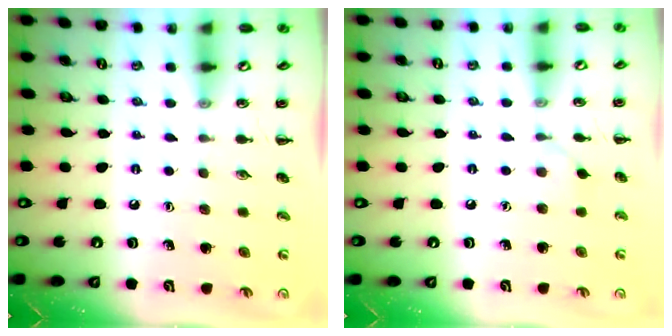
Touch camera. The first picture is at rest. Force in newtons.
{"total": 4.4, "press": 4.1, "slide": 1.7}